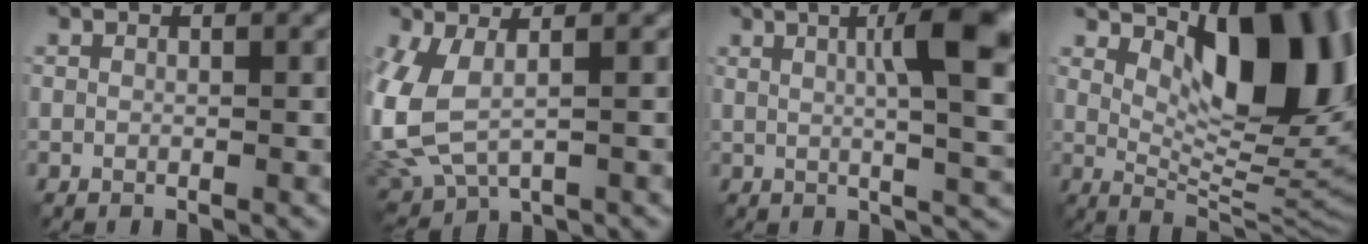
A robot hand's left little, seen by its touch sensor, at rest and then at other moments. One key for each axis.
{"total": 6.6, "fx": -0.2, "fy": 3.7, "fz": 5.5, "tx": -0.148, "ty": -0.009, "tz": -0.004}
{"total": 9.2, "fx": 2.2, "fy": 2.2, "fz": 8.7, "tx": -0.100, "ty": 0.016, "tz": 0.033}
{"total": 12.4, "fx": 4.6, "fy": 5.1, "fz": 10.3, "tx": -0.139, "ty": 0.000, "tz": 0.082}